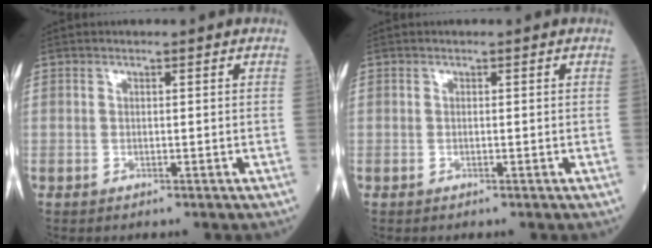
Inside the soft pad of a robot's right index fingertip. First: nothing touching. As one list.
[{"total": 0.0}]